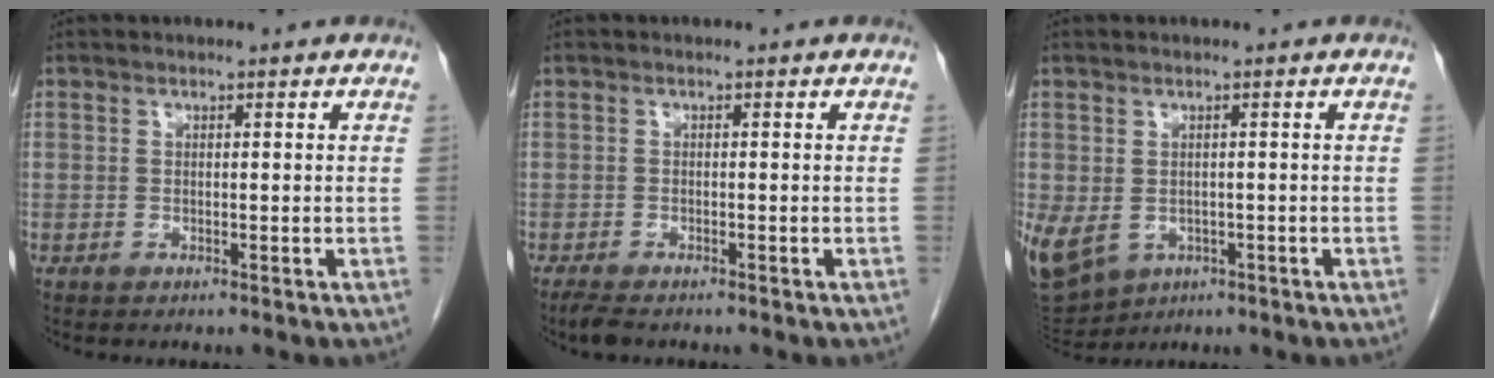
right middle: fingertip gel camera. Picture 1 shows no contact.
{"total": 2.3, "force": [-1.8, 0.5, 1.3], "torque": [-0.030, -0.007, -0.030]}
{"total": 15.9, "force": [-5.9, 12.6, 7.7], "torque": [-0.232, -0.016, -0.076]}